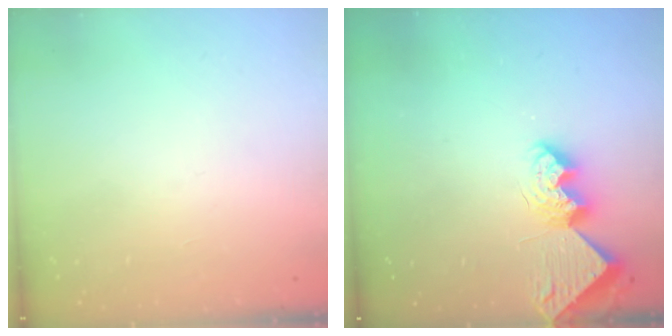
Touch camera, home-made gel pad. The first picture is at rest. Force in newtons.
{"total": 9.6, "press": 9.6, "slide": 0.7}